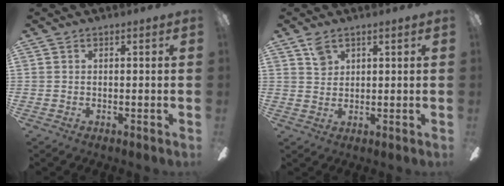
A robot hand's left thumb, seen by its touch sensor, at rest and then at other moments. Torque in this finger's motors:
{"motor_torque": [0.56, 0.32, 0.45, -0.48, 0.01]}